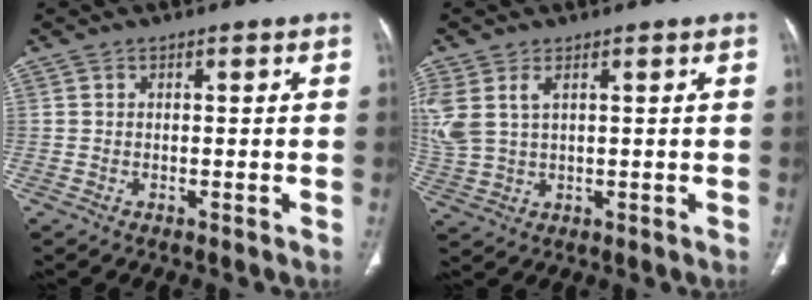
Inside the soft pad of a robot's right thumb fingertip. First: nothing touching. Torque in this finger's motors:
{"motor_torque": [0.06, 0.28, 0.40, 0.72, 0.09]}